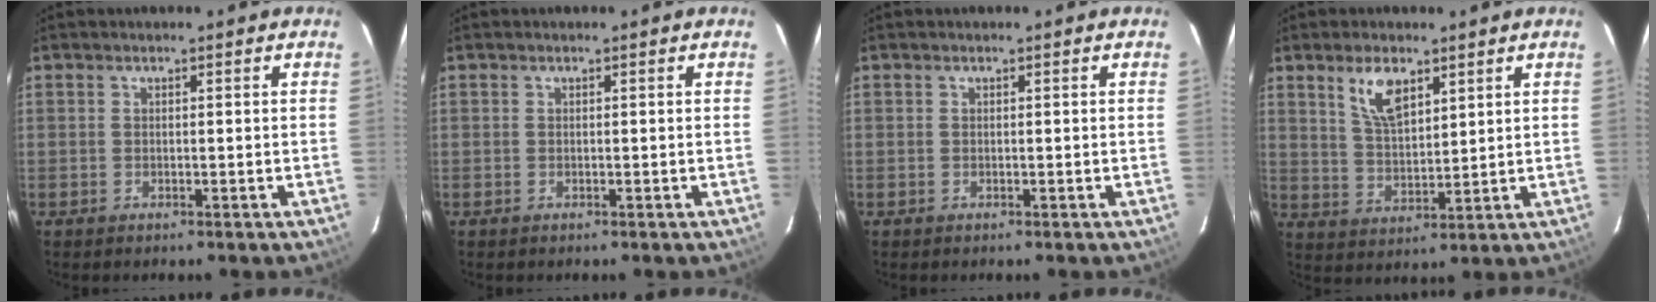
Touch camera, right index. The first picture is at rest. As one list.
[{"total": 0.0}, {"total": 0.0}, {"total": 7.5, "force": [4.3, 3.4, 5.1], "torque": [-0.095, 0.006, 0.089]}]